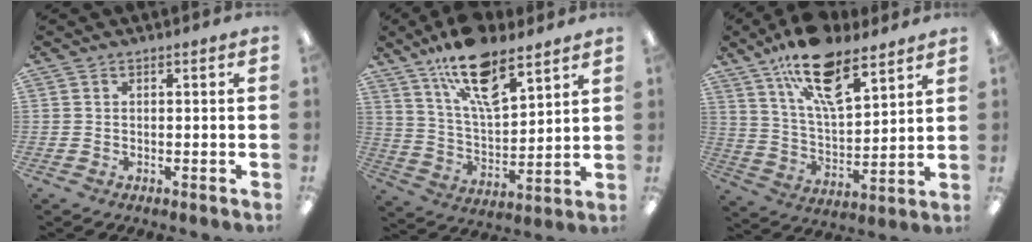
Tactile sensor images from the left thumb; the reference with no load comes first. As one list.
[{"total": 17.2, "force": [11.7, 6.6, 10.8], "torque": [-0.185, -0.055, 0.201]}, {"total": 17.8, "force": [11.8, 7.1, 11.3], "torque": [-0.192, -0.053, 0.203]}]